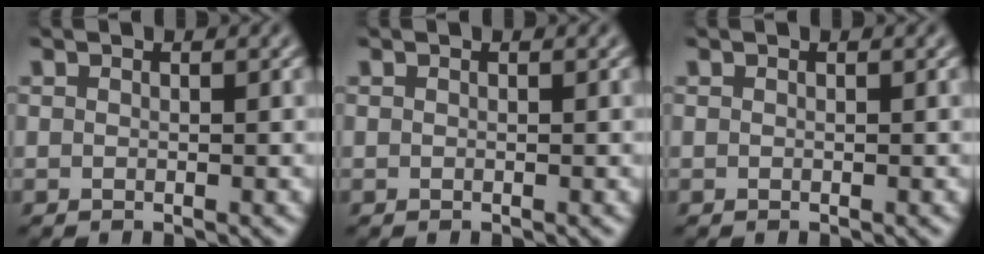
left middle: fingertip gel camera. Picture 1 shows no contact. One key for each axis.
{"total": 0.0}
{"total": 0.0}